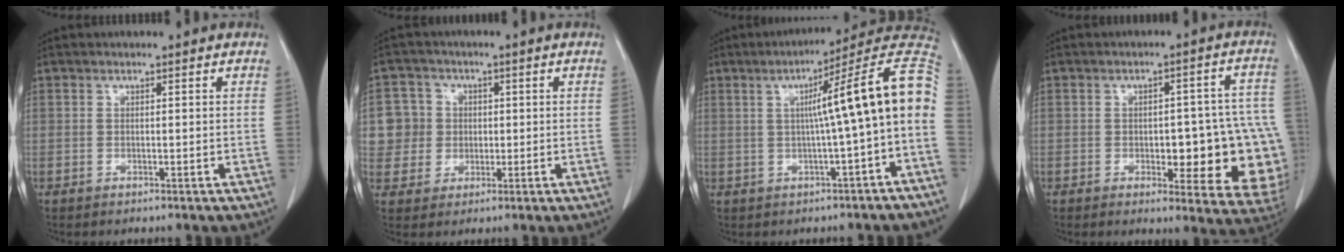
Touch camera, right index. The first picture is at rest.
{"total": 6.4, "force": [0.6, 6.4, 0.4], "torque": [-0.009, 0.021, 0.018]}
{"total": 13.9, "force": [-0.2, -0.5, 13.9], "torque": [-0.181, 0.039, -0.011]}
{"total": 16.5, "force": [-3.1, 5.6, 15.2], "torque": [-0.115, 0.029, -0.017]}